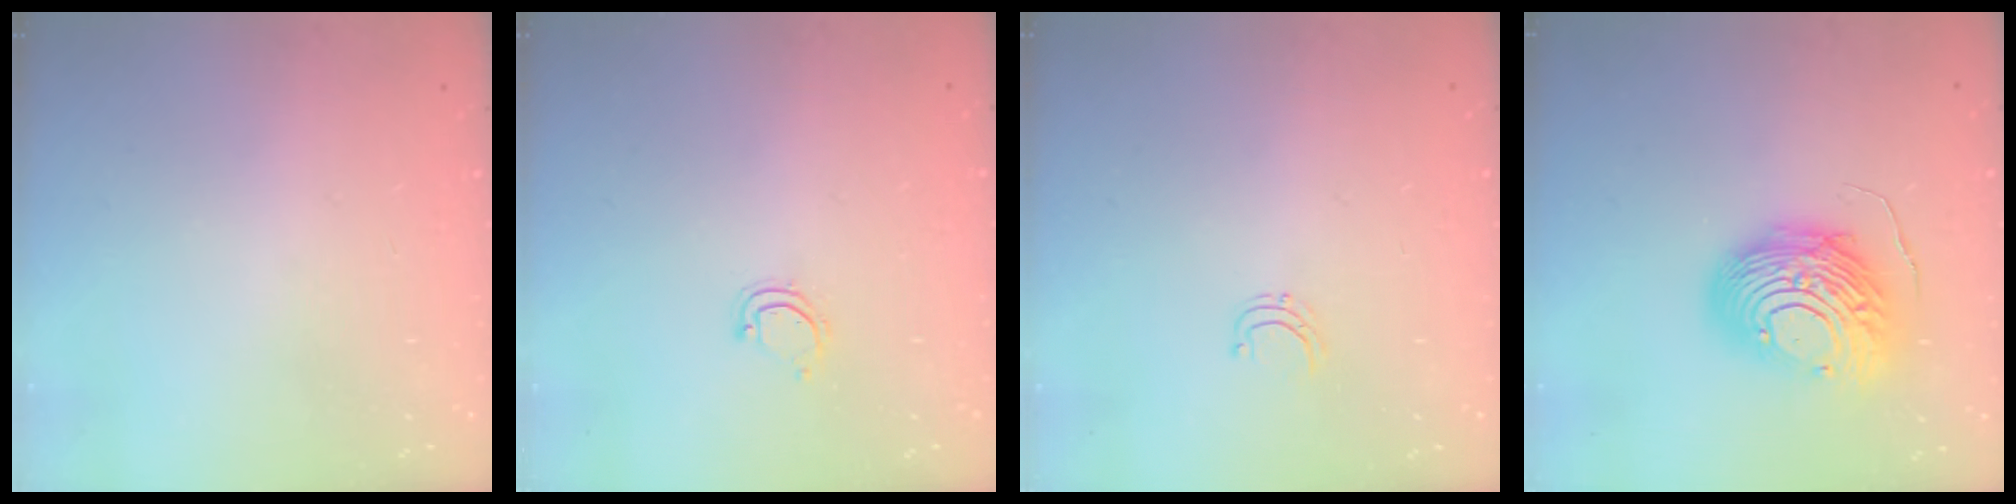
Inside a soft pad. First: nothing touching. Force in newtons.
{"total": 3.7, "press": 3.7, "slide": 0.3}
{"total": 3.8, "press": 3.8, "slide": 0.2}
{"total": 14.0, "press": 14.0, "slide": 1.3}